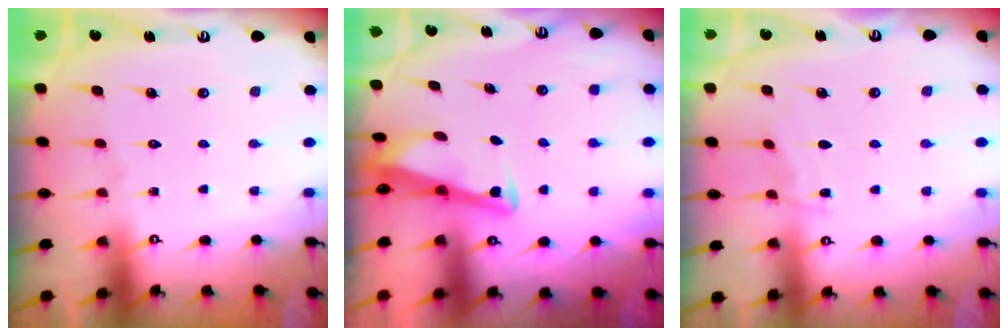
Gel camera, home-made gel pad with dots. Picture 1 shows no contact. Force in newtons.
{"total": 3.5, "press": 3.5, "slide": 0.3}
{"total": 4.0, "press": 4.0, "slide": 0.4}